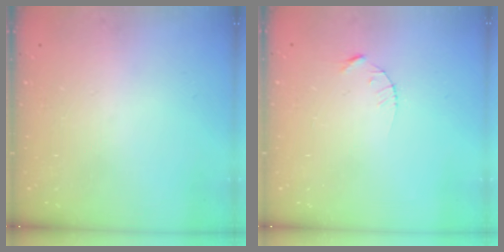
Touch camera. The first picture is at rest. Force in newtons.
{"total": 2.1, "press": 2.1, "slide": 0.3}